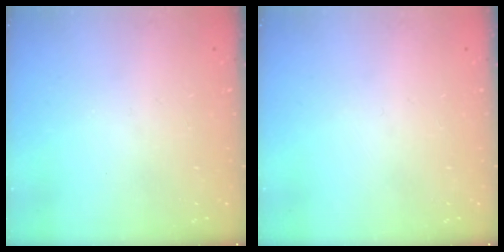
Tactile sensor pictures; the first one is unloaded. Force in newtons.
{"total": 0.0}